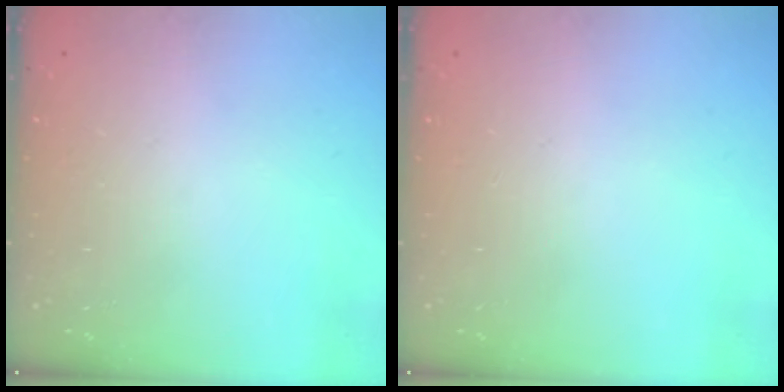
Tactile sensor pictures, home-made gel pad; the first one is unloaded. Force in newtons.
{"total": 0.0}